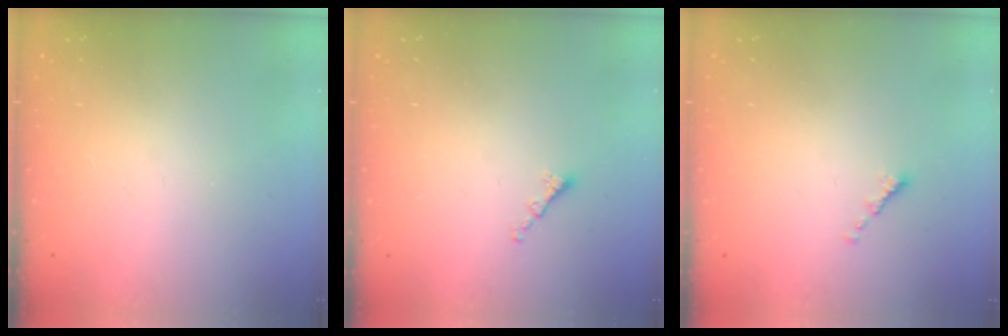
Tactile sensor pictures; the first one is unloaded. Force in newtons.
{"total": 1.3, "press": 1.2, "slide": 0.6}
{"total": 0.6, "press": 0.5, "slide": 0.3}